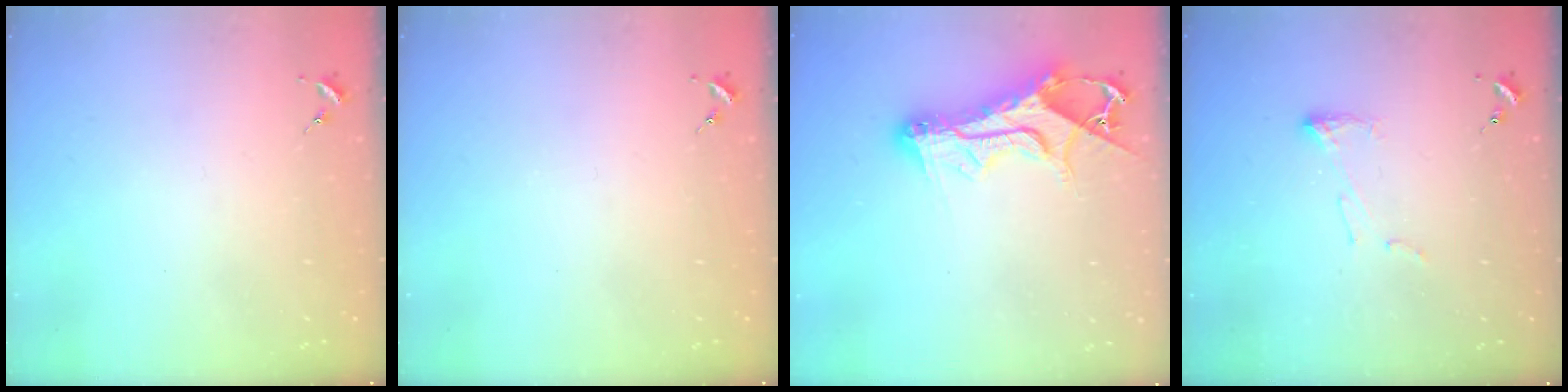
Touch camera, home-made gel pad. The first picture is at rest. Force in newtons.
{"total": 0.0}
{"total": 14.9, "press": 14.8, "slide": 1.5}
{"total": 5.4, "press": 5.4, "slide": 0.8}